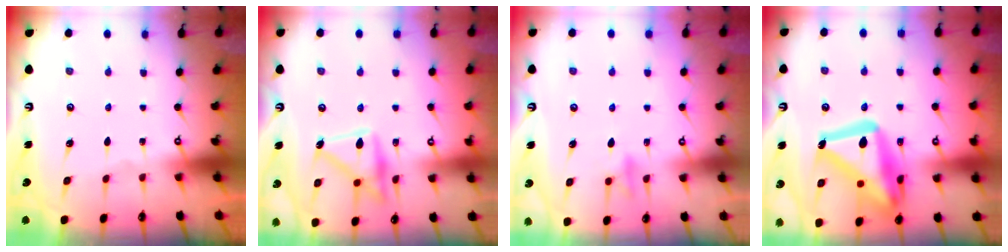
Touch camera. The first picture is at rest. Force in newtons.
{"total": 16.8, "press": 16.8, "slide": 1.0}
{"total": 10.1, "press": 10.0, "slide": 1.7}
{"total": 23.4, "press": 23.3, "slide": 2.2}